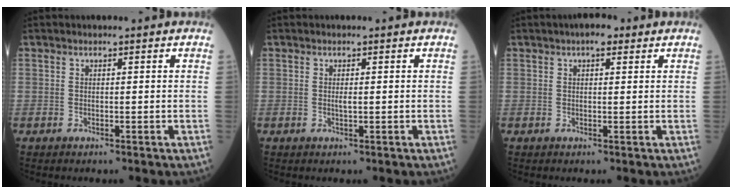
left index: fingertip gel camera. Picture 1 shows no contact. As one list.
[{"total": 0.6, "force": [-0.1, 0.1, 0.6], "torque": [-0.014, -0.005, -0.003]}, {"total": 2.7, "force": [1.6, 1.1, 1.9], "torque": [-0.025, 0.007, 0.017]}]